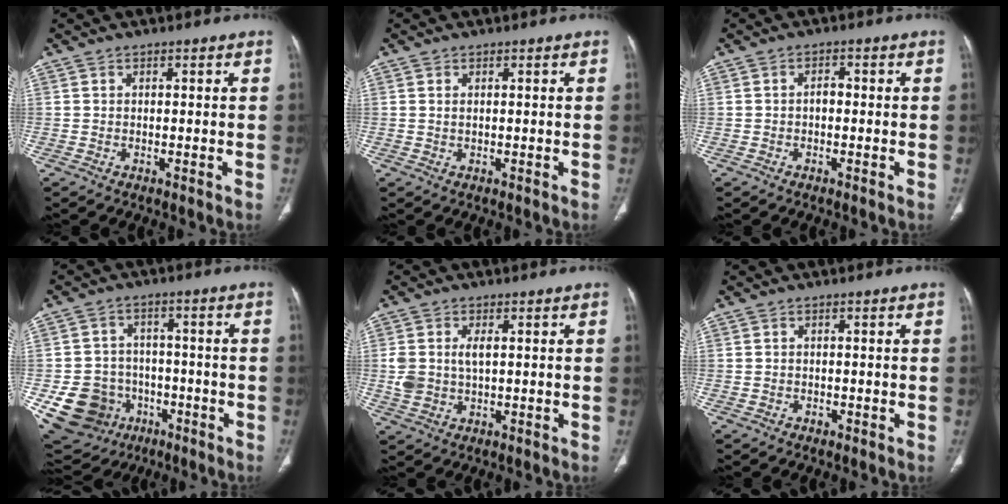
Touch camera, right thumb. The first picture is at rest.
{"total": 0.6, "force": [0.2, 0.3, 0.5], "torque": [-0.013, 0.002, 0.005]}
{"total": 1.7, "force": [-0.3, 1.1, 1.2], "torque": [-0.015, 0.007, -0.008]}
{"total": 14.2, "force": [-4.9, 12.5, 4.8], "torque": [-0.089, 0.042, -0.060]}
{"total": 5.3, "force": [0.6, 3.2, 4.2], "torque": [-0.096, 0.004, 0.017]}
{"total": 0.8, "force": [-0.3, 0.7, 0.2], "torque": [-0.004, 0.005, -0.004]}